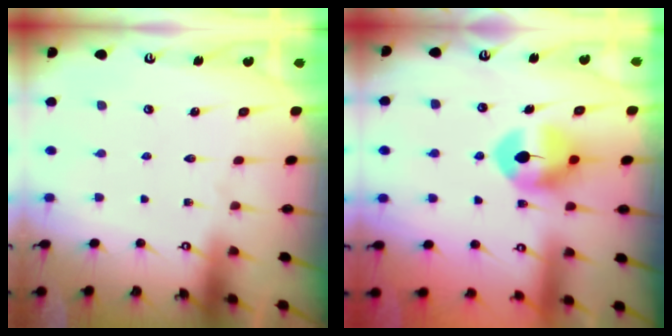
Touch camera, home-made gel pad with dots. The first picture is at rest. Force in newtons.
{"total": 8.4, "press": 8.3, "slide": 1.2}